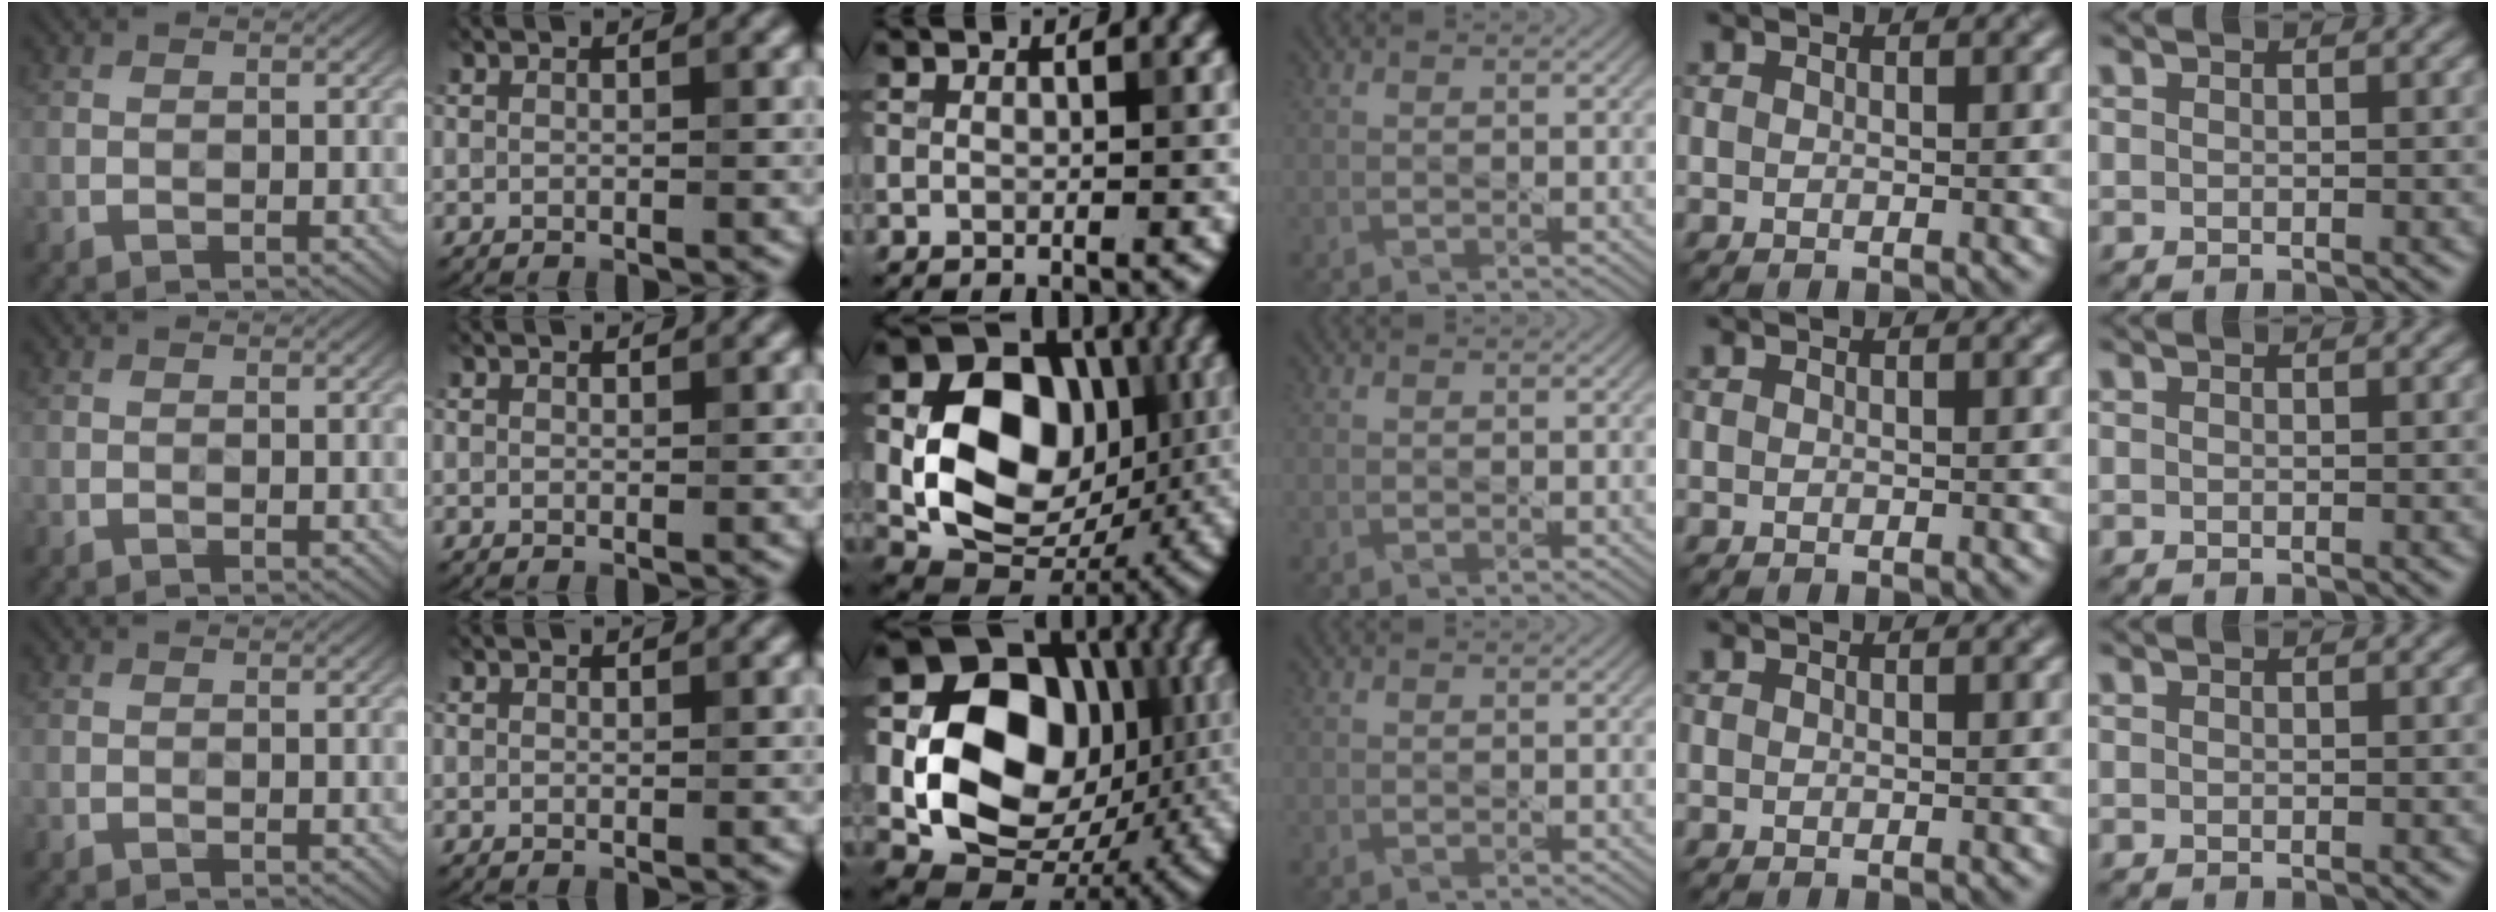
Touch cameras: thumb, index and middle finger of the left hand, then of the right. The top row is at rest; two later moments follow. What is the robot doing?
{"motion": "pour", "object": "kettle"}